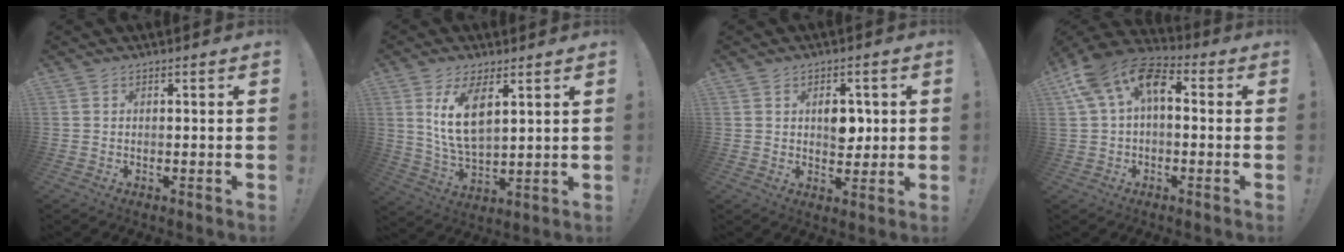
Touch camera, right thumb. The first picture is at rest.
{"total": 11.0, "force": [4.6, 4.9, 8.7], "torque": [-0.169, -0.022, 0.080]}
{"total": 6.5, "force": [1.1, 4.8, 4.3], "torque": [-0.048, 0.000, 0.016]}
{"total": 14.0, "force": [2.6, 8.6, 10.7], "torque": [-0.193, 0.014, 0.051]}